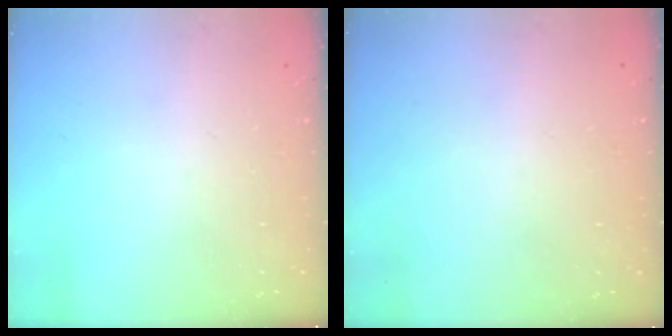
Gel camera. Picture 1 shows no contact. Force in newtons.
{"total": 0.5, "press": 0.5, "slide": 0.1}